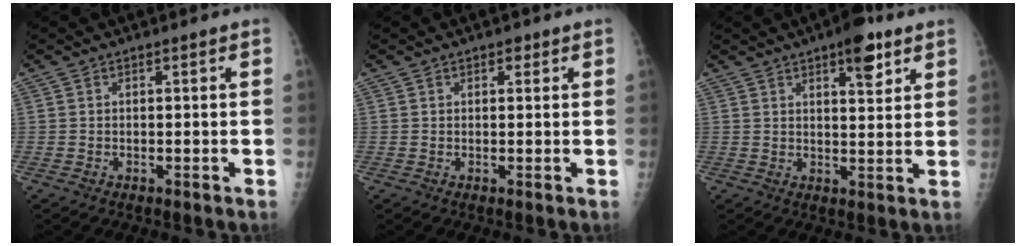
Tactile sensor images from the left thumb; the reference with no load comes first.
{"total": 1.5, "force": [0.9, 0.8, 0.9], "torque": [-0.003, -0.002, 0.008]}
{"total": 7.3, "force": [4.3, 2.6, 5.3], "torque": [-0.057, -0.020, 0.056]}